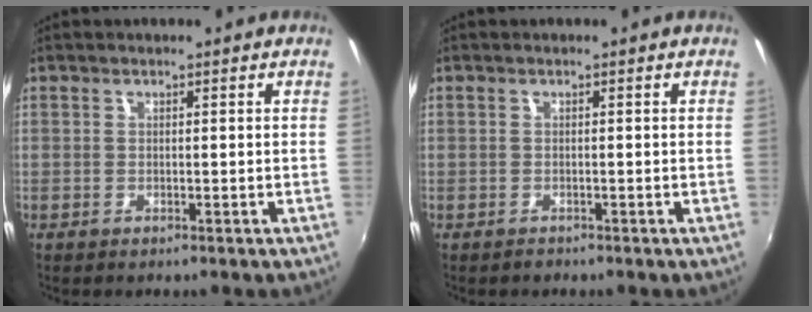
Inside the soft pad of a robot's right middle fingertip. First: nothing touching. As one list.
[{"total": 0.7, "force": [-0.6, 0.3, -0.1], "torque": [0.000, 0.000, -0.011]}]